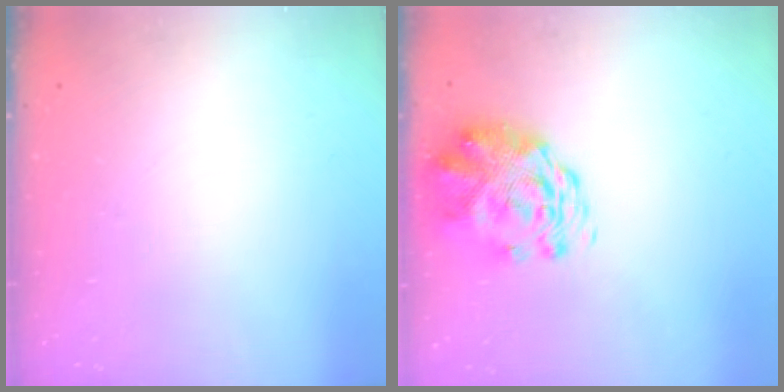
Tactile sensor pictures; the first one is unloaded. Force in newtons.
{"total": 3.2, "press": 3.1, "slide": 0.9}